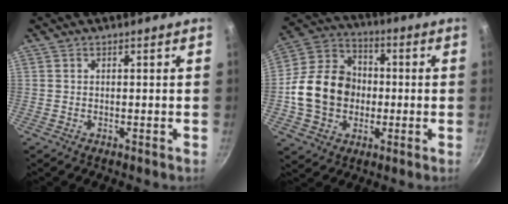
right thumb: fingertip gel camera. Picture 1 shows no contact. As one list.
[{"total": 16.7, "force": [-1.5, 13.6, 9.4], "torque": [-0.135, 0.032, -0.036]}]